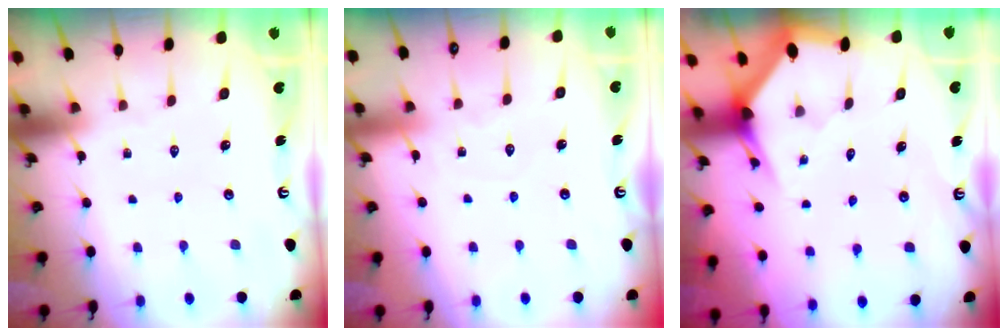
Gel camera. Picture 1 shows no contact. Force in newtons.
{"total": 5.1, "press": 5.0, "slide": 0.6}
{"total": 3.0, "press": 3.0, "slide": 0.2}